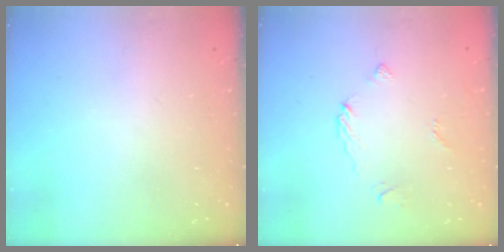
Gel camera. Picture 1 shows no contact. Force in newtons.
{"total": 3.7, "press": 3.7, "slide": 0.4}